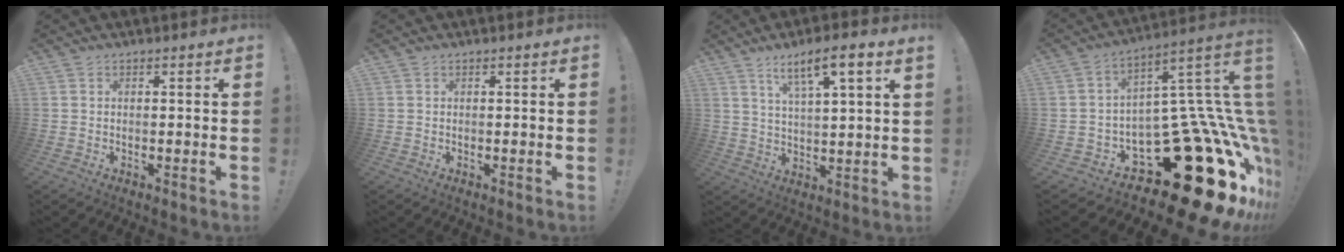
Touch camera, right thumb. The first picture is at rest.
{"total": 0.0}
{"total": 9.1, "force": [5.6, 1.3, 7.1], "torque": [-0.114, -0.023, 0.092]}
{"total": 34.9, "force": [-13.1, 16.9, 27.6], "torque": [-0.301, 0.019, -0.147]}